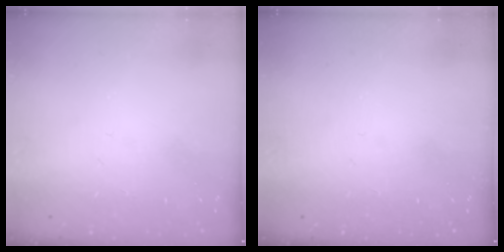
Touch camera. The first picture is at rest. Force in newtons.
{"total": 0.0}